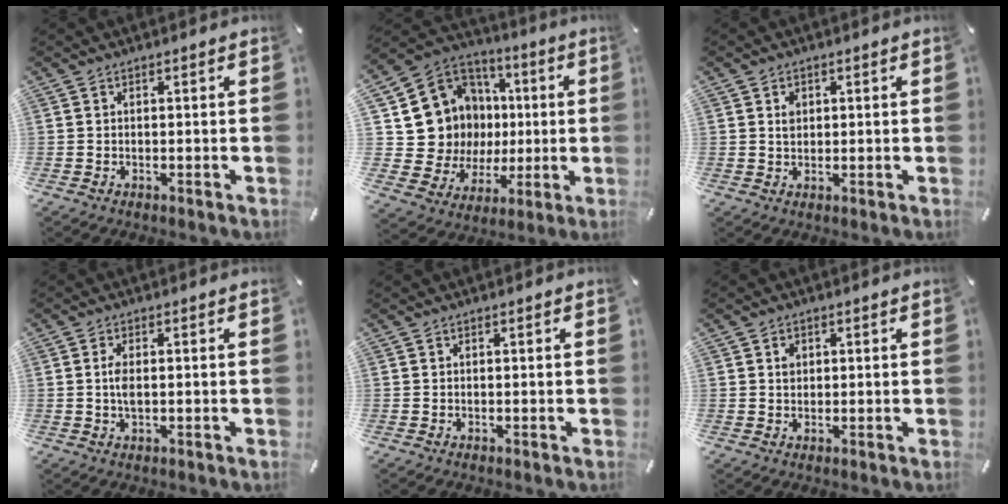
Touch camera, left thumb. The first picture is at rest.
{"total": 16.5, "force": [1.7, 15.9, 4.3], "torque": [-0.078, -0.025, 0.076]}
{"total": 2.2, "force": [0.7, 1.9, 0.9], "torque": [-0.005, -0.003, 0.008]}
{"total": 3.2, "force": [0.1, 1.5, 2.8], "torque": [-0.070, -0.003, -0.005]}
{"total": 0.0}
{"total": 1.8, "force": [0.4, 1.6, 0.7], "torque": [0.000, -0.002, 0.003]}